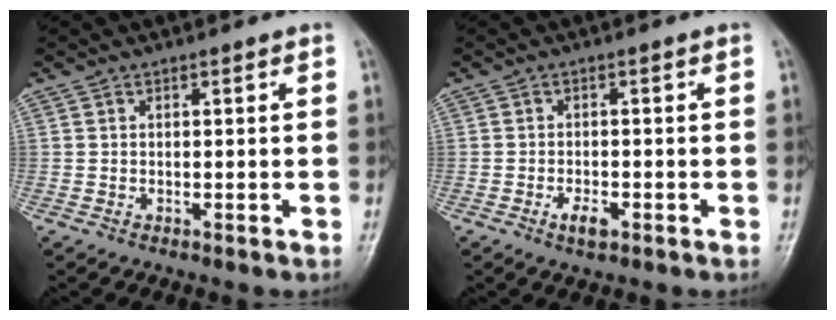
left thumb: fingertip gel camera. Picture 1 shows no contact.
{"total": 2.8, "force": [-1.4, 1.3, 2.1], "torque": [-0.037, 0.005, -0.023]}